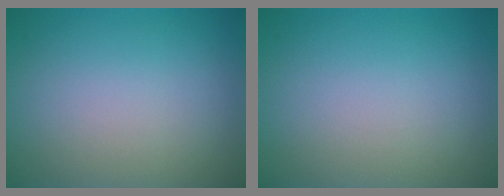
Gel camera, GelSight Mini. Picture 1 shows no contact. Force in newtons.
{"total": 0.0}